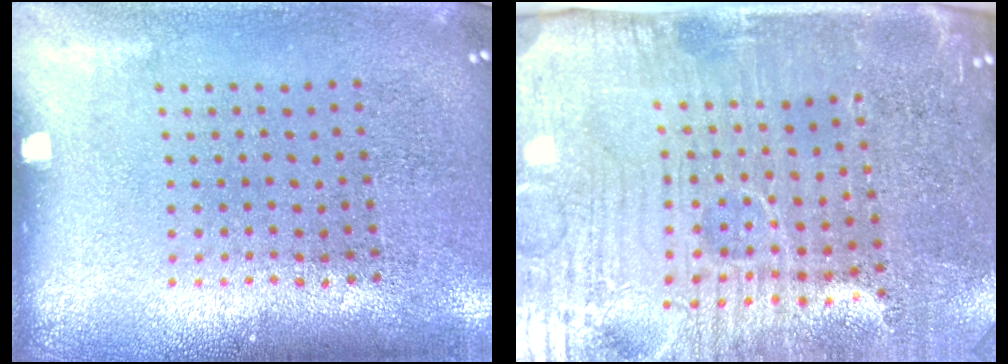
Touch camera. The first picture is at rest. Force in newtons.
{"total": 5.1, "press": 4.5, "slide": 2.5}